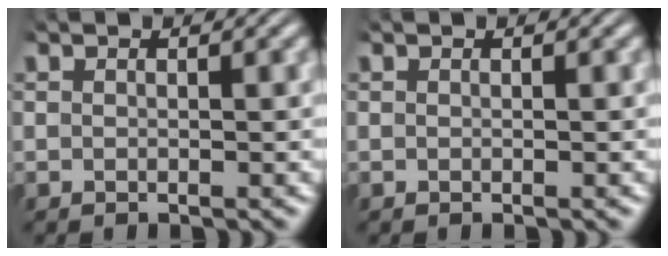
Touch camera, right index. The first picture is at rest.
{"total": 0.0}